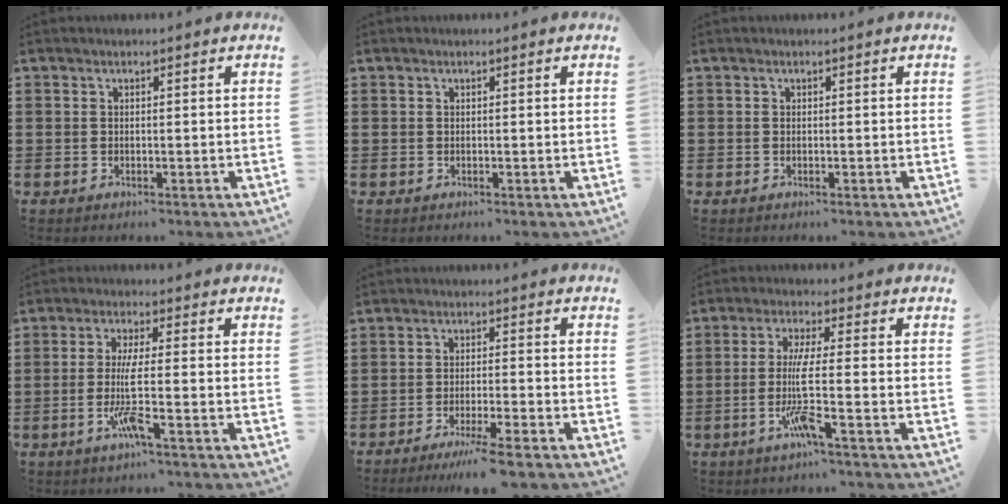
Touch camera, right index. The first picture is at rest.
{"total": 0.0}
{"total": 0.0}
{"total": 6.2, "force": [-1.7, 0.4, 6.0], "torque": [-0.131, -0.019, -0.039]}
{"total": 4.8, "force": [-3.8, -0.6, 3.0], "torque": [-0.061, -0.018, -0.071]}
{"total": 7.1, "force": [-2.0, 0.3, 6.8], "torque": [-0.145, -0.015, -0.046]}